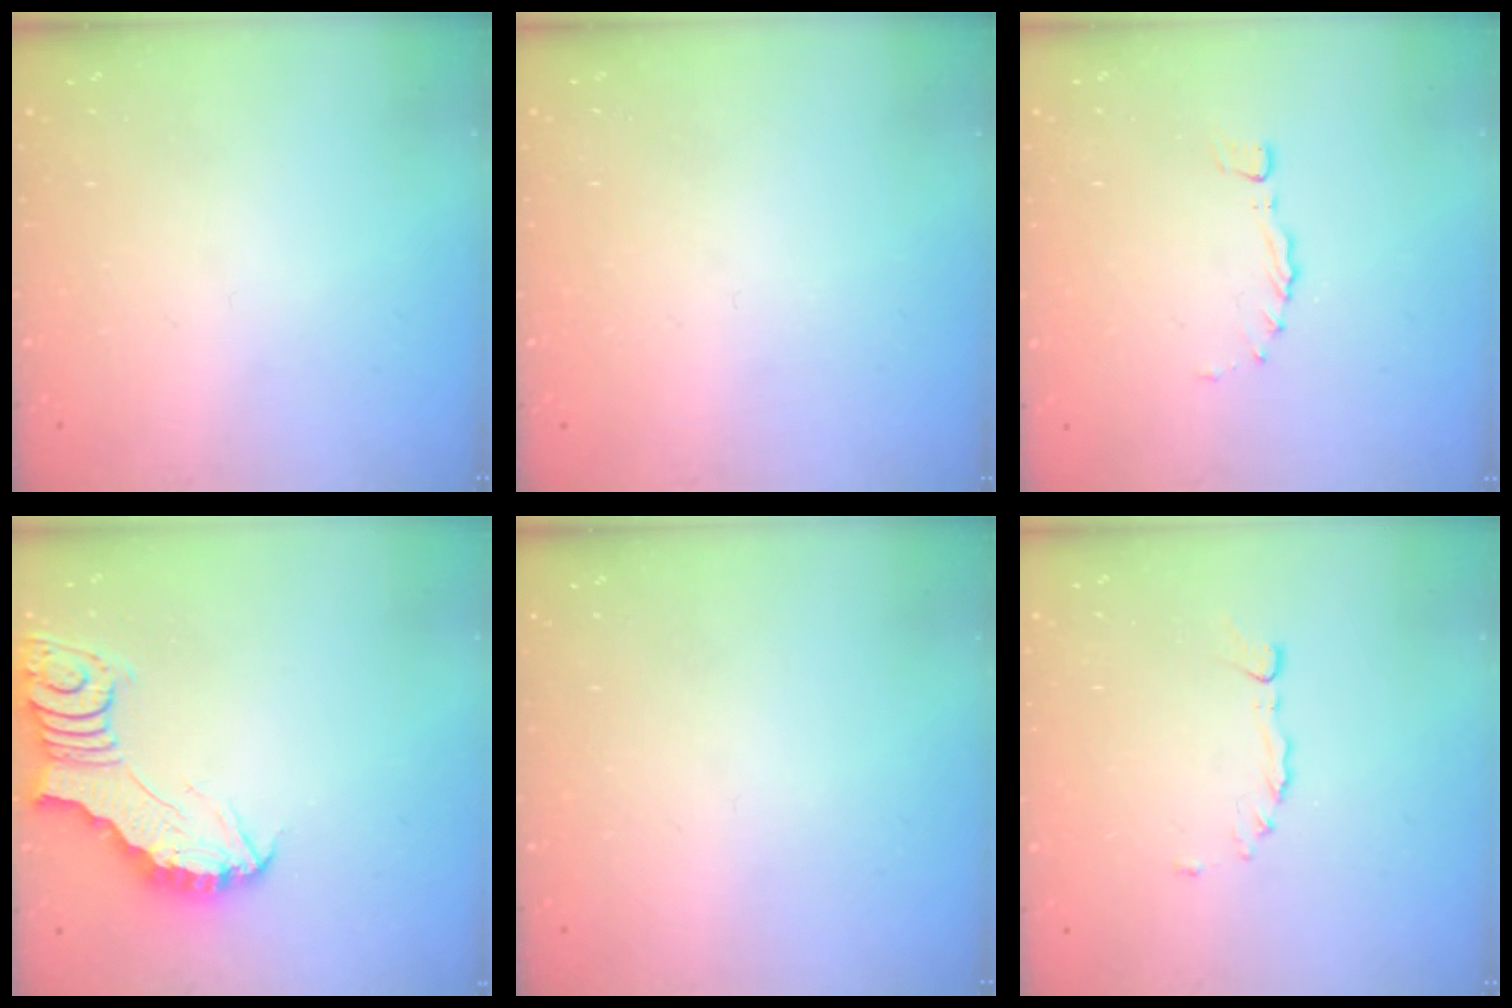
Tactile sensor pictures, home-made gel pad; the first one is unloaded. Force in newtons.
{"total": 0.0}
{"total": 0.0}
{"total": 5.8, "press": 5.8, "slide": 0.5}
{"total": 0.0}
{"total": 2.3, "press": 2.2, "slide": 0.7}